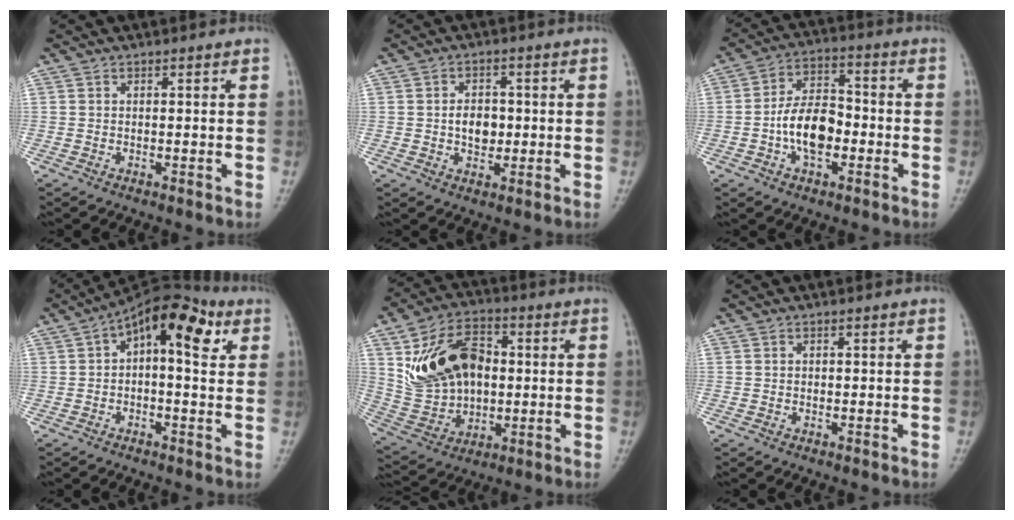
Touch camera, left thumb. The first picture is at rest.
{"total": 4.7, "force": [-0.1, 3.5, 3.2], "torque": [-0.029, 0.002, -0.004]}
{"total": 10.4, "force": [-2.5, 6.2, 8.0], "torque": [-0.120, 0.030, -0.054]}
{"total": 11.3, "force": [3.4, 5.6, 9.3], "torque": [-0.115, 0.030, 0.043]}
{"total": 18.4, "force": [3.1, 12.7, 13.0], "torque": [-0.198, 0.007, 0.065]}
{"total": 0.0}